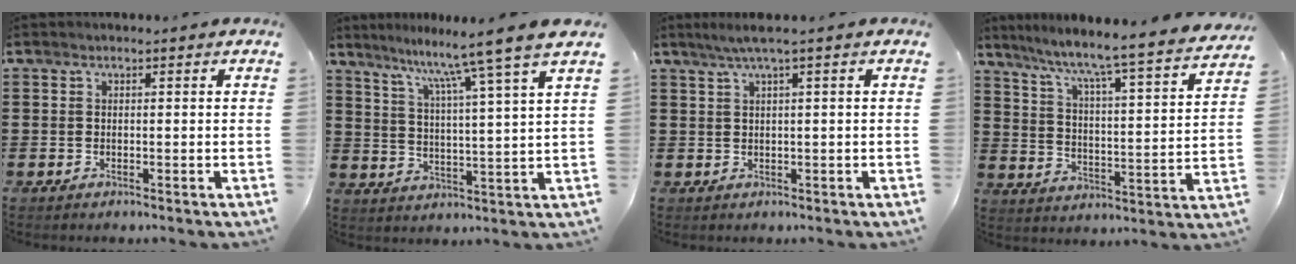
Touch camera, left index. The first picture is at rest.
{"total": 8.9, "force": [7.2, -1.7, 4.9], "torque": [-0.114, -0.042, 0.111]}
{"total": 2.2, "force": [0.9, -0.4, 1.9], "torque": [-0.036, -0.002, 0.015]}
{"total": 5.4, "force": [4.7, -1.2, 2.2], "torque": [-0.065, -0.055, 0.065]}